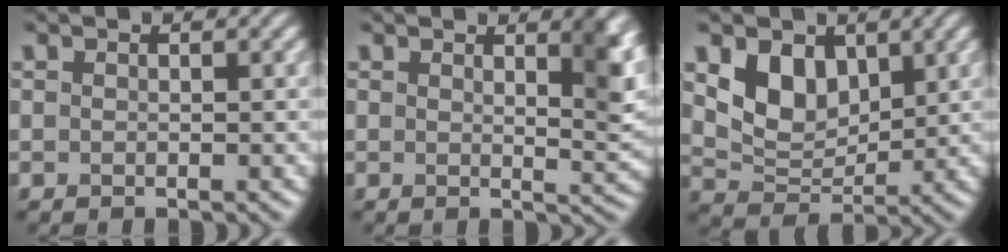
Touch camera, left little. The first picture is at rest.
{"total": 4.0, "force": [2.0, 1.2, 3.3], "torque": [-0.032, -0.002, 0.028]}
{"total": 4.7, "force": [2.2, 3.3, 2.6], "torque": [-0.058, -0.013, 0.039]}